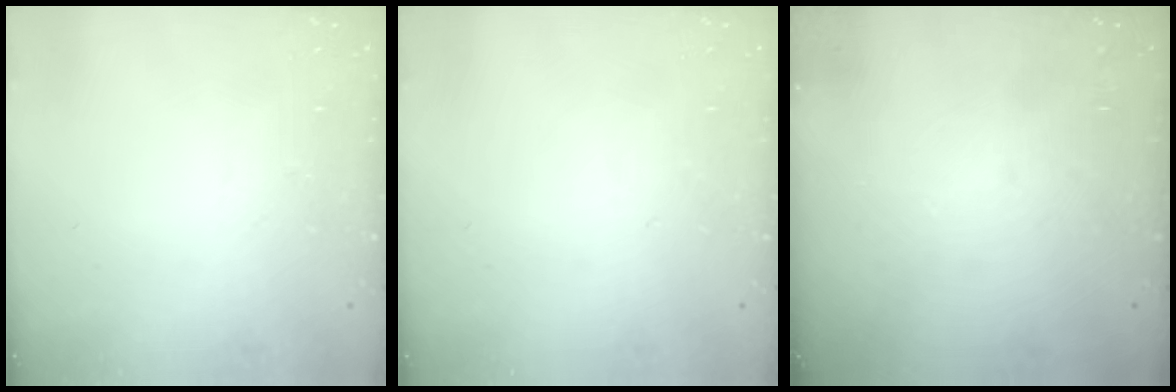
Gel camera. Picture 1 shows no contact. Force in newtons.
{"total": 0.0}
{"total": 0.0}